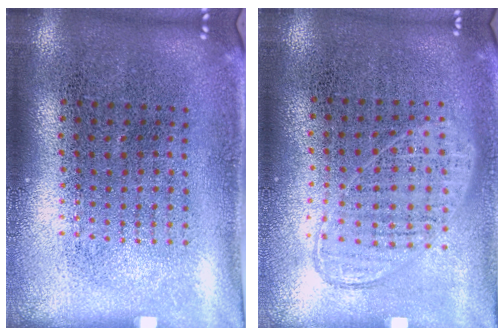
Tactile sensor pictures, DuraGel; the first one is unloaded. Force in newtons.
{"total": 1.0, "press": 0.9, "slide": 0.4}